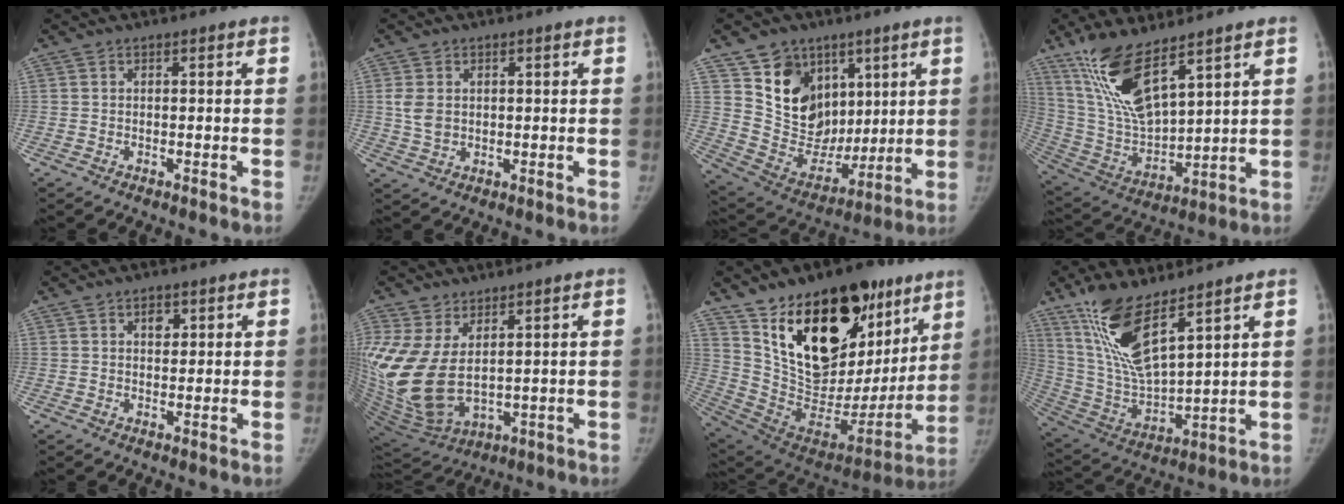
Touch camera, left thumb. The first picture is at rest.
{"total": 4.2, "force": [0.8, 3.1, 2.6], "torque": [-0.046, -0.003, 0.021]}
{"total": 17.0, "force": [8.5, 13.2, 6.5], "torque": [-0.063, -0.035, 0.170]}
{"total": 15.9, "force": [10.3, 4.8, 11.1], "torque": [-0.206, -0.054, 0.218]}
{"total": 2.5, "force": [1.2, 1.6, 1.4], "torque": [-0.009, -0.005, 0.018]}
{"total": 15.2, "force": [3.2, 8.6, 12.1], "torque": [-0.270, -0.029, 0.088]}
{"total": 32.8, "force": [18.1, 17.8, 20.8], "torque": [-0.287, -0.035, 0.304]}
{"total": 15.8, "force": [10.2, 4.3, 11.3], "torque": [-0.216, -0.057, 0.215]}